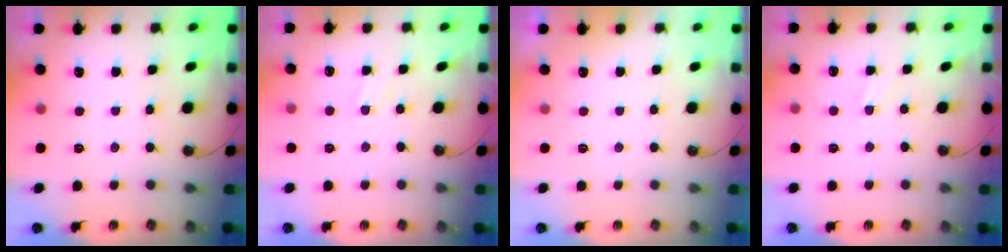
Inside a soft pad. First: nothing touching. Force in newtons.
{"total": 2.9, "press": 2.9, "slide": 0.5}
{"total": 0.0}
{"total": 2.9, "press": 2.9, "slide": 0.5}